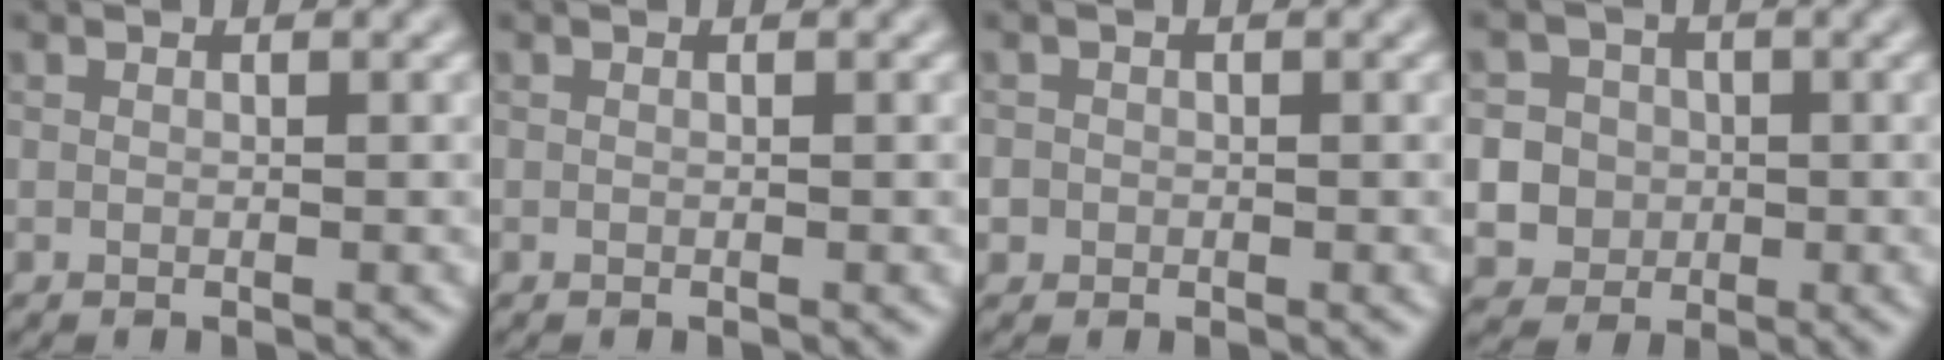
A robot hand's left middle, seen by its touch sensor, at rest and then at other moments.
{"total": 0.0}
{"total": 1.3, "force": [-0.5, 1.2, 0.2], "torque": [0.002, 0.002, -0.006]}
{"total": 7.4, "force": [-0.5, 7.1, 1.9], "torque": [-0.037, 0.015, -0.019]}